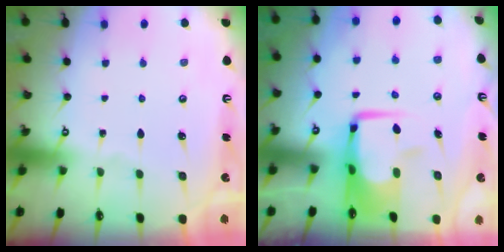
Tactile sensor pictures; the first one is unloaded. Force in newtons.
{"total": 8.3, "press": 8.1, "slide": 1.6}